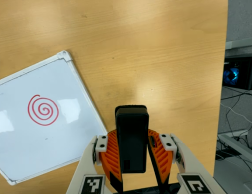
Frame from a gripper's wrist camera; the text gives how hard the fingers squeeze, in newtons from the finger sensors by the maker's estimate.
{"total": 9.5, "left": 7.2, "right": 11.8}